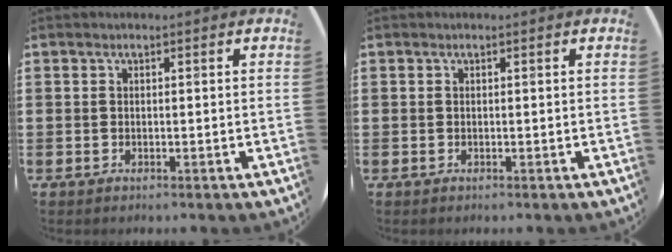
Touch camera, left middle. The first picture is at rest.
{"total": 0.0}